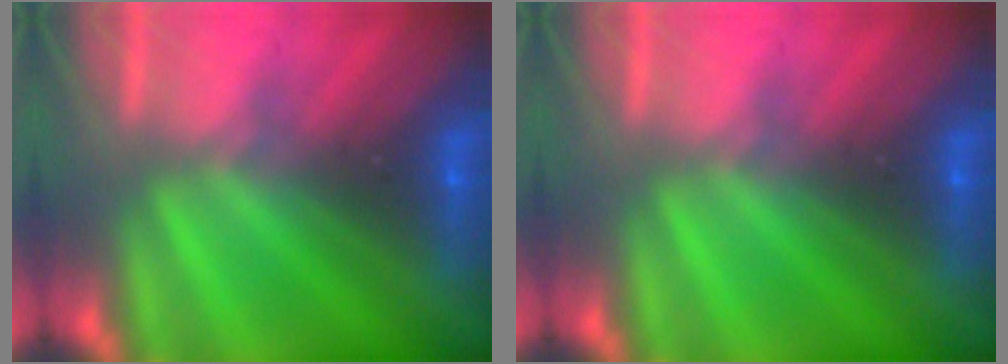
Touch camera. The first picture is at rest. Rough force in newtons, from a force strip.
{"total": 0.0}